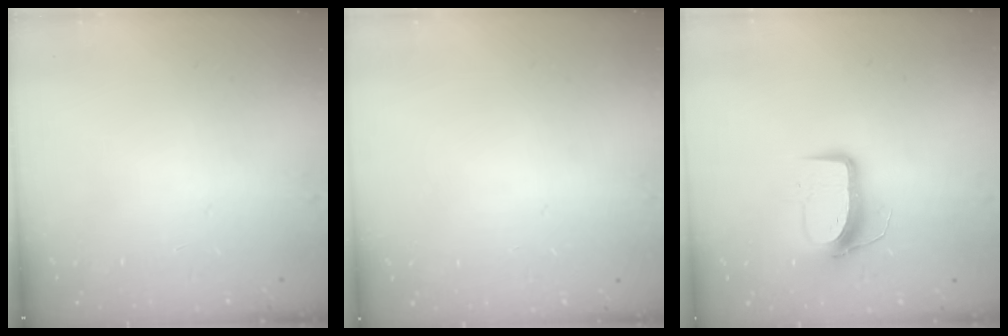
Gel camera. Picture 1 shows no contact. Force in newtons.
{"total": 0.0}
{"total": 8.9, "press": 8.9, "slide": 0.7}